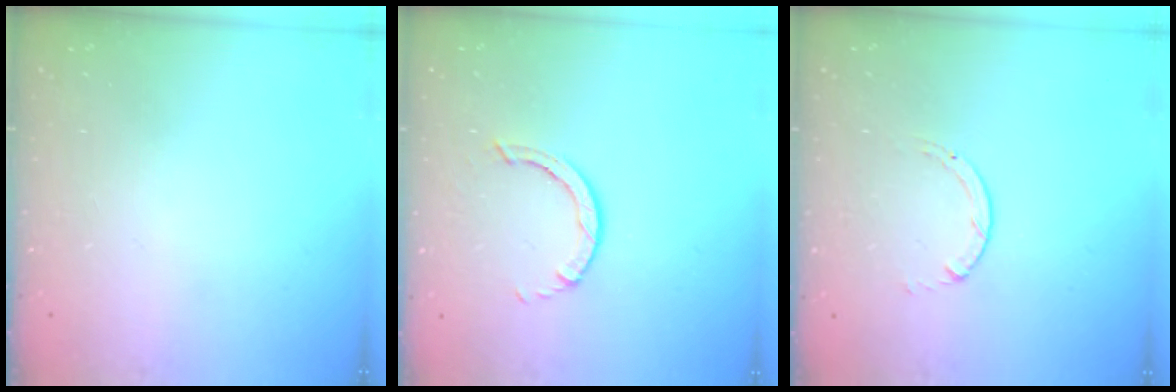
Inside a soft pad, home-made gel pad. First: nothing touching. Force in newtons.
{"total": 3.4, "press": 3.4, "slide": 0.5}
{"total": 0.6, "press": 0.5, "slide": 0.1}